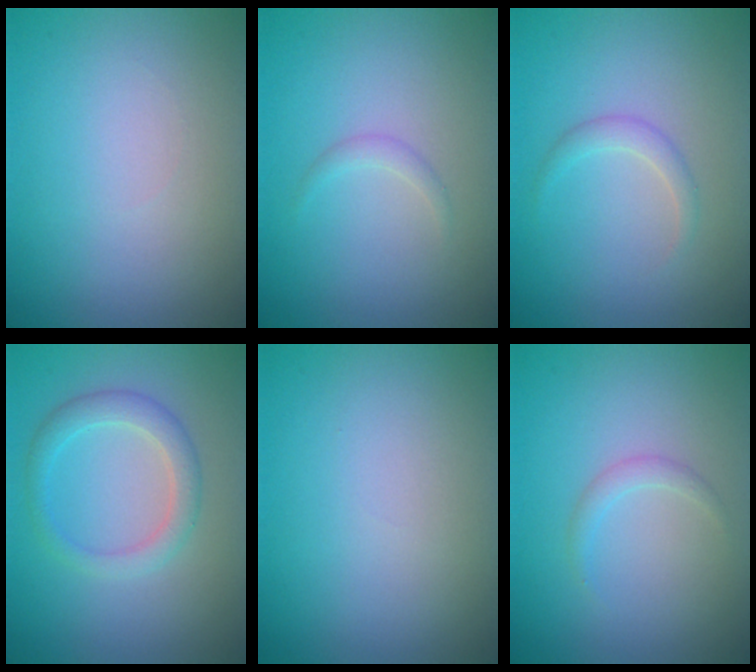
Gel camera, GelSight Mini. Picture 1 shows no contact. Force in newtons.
{"total": 0.8, "press": 0.8, "slide": 0.0}
{"total": 1.2, "press": 1.2, "slide": 0.0}
{"total": 2.6, "press": 2.6, "slide": 0.2}
{"total": 0.0}
{"total": 1.0, "press": 1.0, "slide": 0.1}